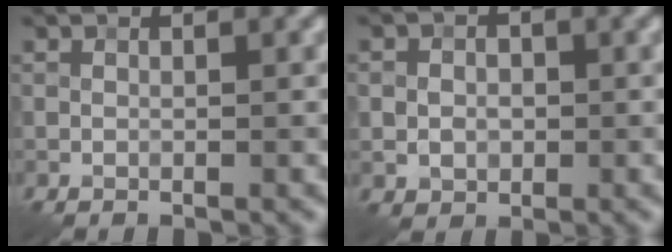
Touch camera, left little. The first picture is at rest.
{"total": 2.5, "force": [-0.1, 2.3, 1.1], "torque": [-0.008, 0.005, -0.013]}